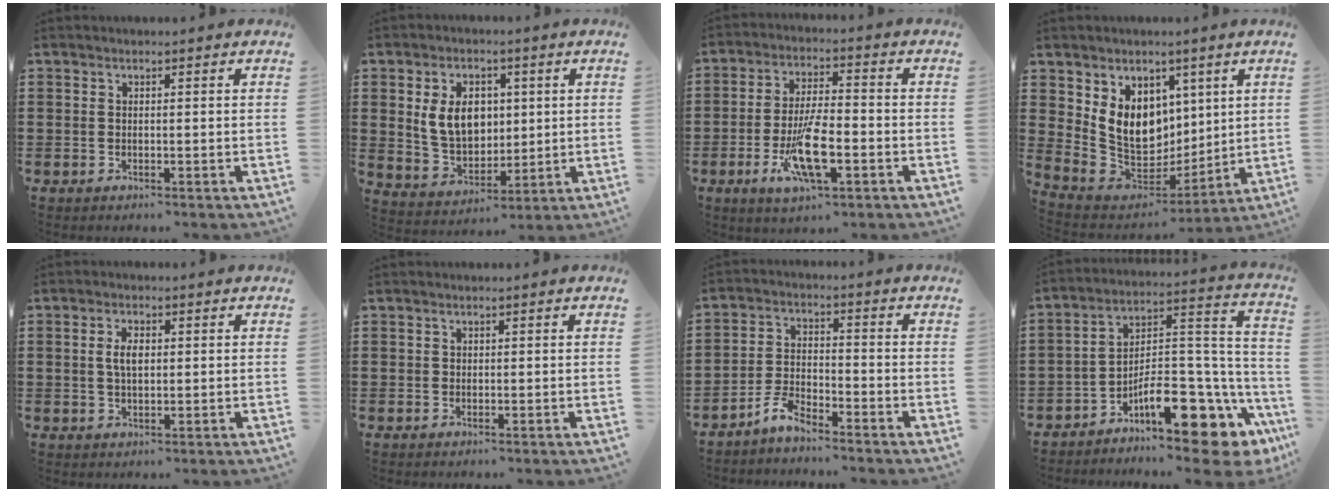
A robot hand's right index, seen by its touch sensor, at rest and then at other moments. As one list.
[{"total": 7.8, "force": [1.6, 5.7, 5.1], "torque": [-0.114, 0.007, 0.024]}, {"total": 10.2, "force": [-3.5, 3.2, 9.0], "torque": [-0.181, -0.012, -0.059]}, {"total": 10.5, "force": [3.5, 8.5, 5.1], "torque": [-0.124, -0.021, 0.075]}, {"total": 3.1, "force": [0.5, 1.1, 2.8], "torque": [-0.056, 0.006, 0.007]}, {"total": 0.0}, {"total": 4.4, "force": [-4.0, 0.5, 1.6], "torque": [-0.049, 0.004, -0.086]}, {"total": 13.0, "force": [-8.1, 4.5, 9.1], "torque": [-0.123, 0.011, -0.135]}]